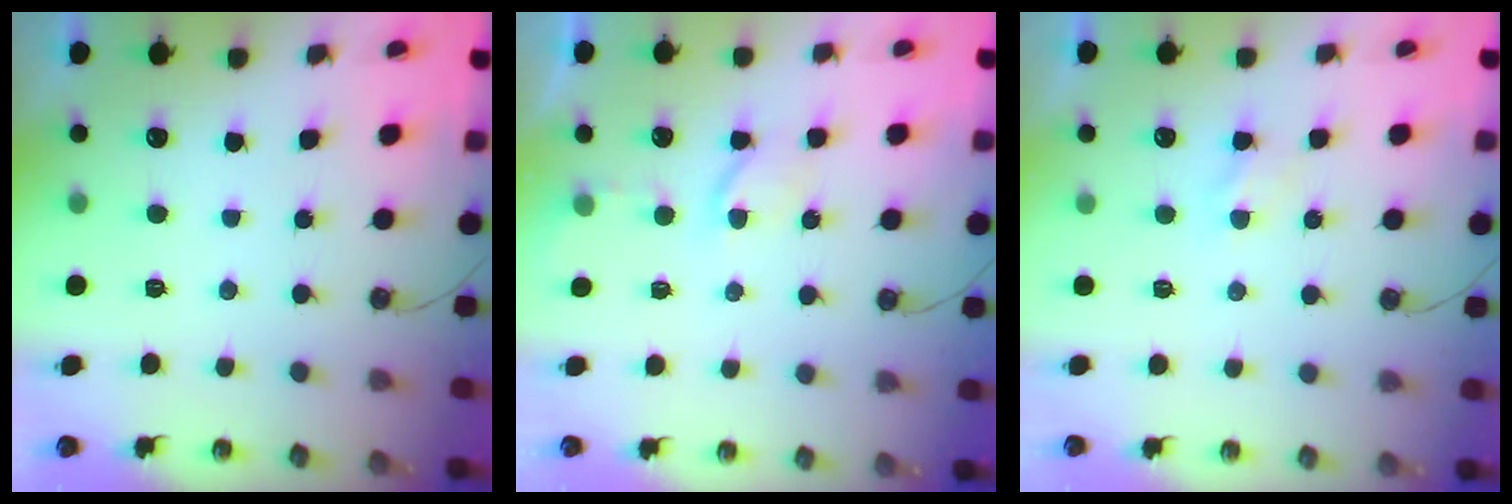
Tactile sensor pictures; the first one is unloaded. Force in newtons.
{"total": 3.6, "press": 3.6, "slide": 0.5}
{"total": 3.0, "press": 3.0, "slide": 0.5}